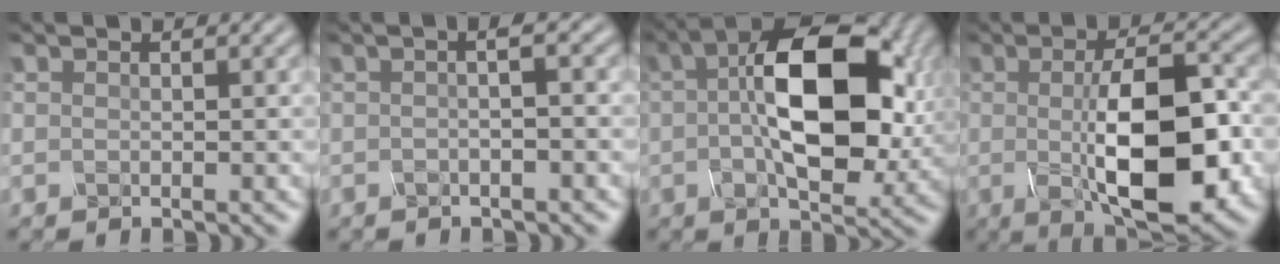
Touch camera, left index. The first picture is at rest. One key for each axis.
{"total": 2.8, "fx": 0.1, "fy": 0.8, "fz": 2.6, "tx": -0.023, "ty": 0.004, "tz": -0.015}
{"total": 11.8, "fx": 1.4, "fy": 5.6, "fz": 10.2, "tx": -0.159, "ty": 0.016, "tz": 0.017}
{"total": 11.0, "fx": -0.9, "fy": 3.9, "fz": 10.3, "tx": -0.161, "ty": -0.004, "tz": -0.011}